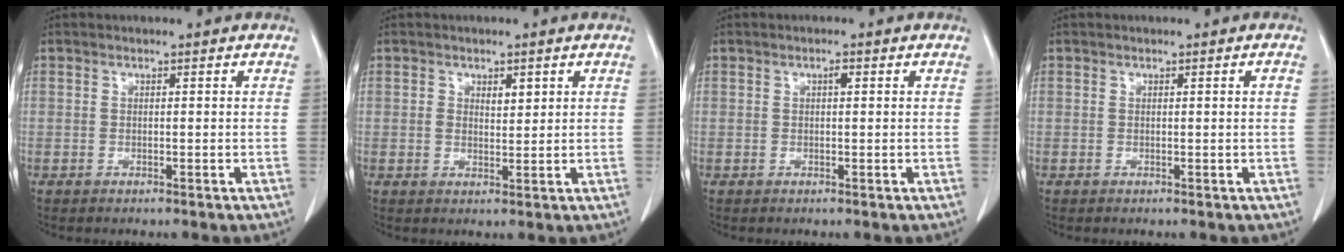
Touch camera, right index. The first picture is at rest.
{"total": 2.2, "force": [0.8, 1.3, 1.6], "torque": [-0.023, 0.000, 0.013]}
{"total": 0.9, "force": [0.2, 0.3, 0.8], "torque": [-0.011, 0.003, 0.001]}
{"total": 0.7, "force": [-0.1, -0.1, 0.7], "torque": [-0.009, 0.000, 0.000]}